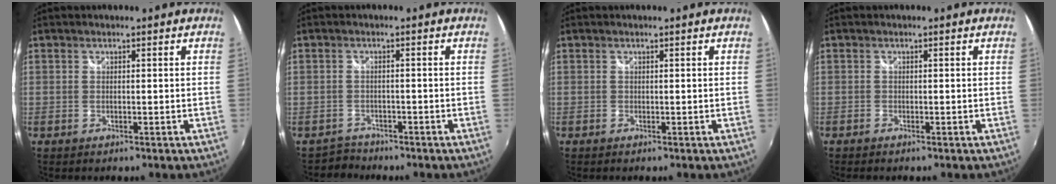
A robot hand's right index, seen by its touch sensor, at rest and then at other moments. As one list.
[{"total": 2.6, "force": [-2.0, 1.5, -0.8], "torque": [0.009, 0.011, -0.037]}, {"total": 0.0}, {"total": 0.6, "force": [-0.6, 0.2, 0.2], "torque": [-0.006, -0.001, -0.012]}]